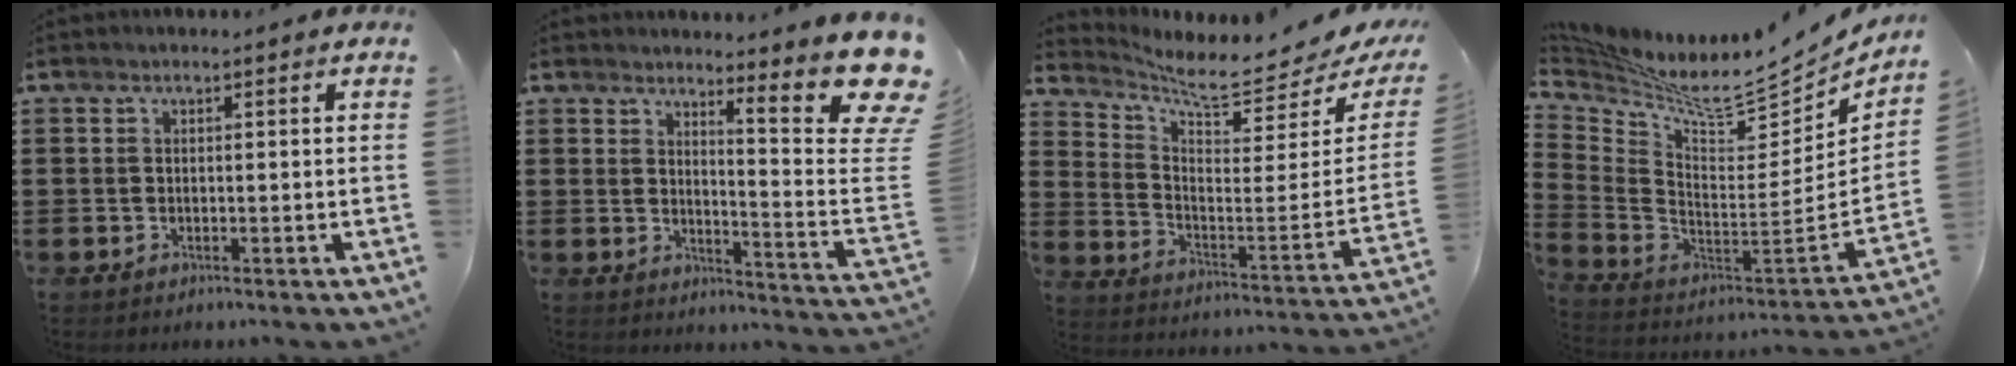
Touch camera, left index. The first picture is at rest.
{"total": 10.2, "force": [7.2, 1.1, 7.1], "torque": [-0.102, -0.069, 0.117]}
{"total": 5.7, "force": [5.2, 0.2, 2.5], "torque": [-0.070, -0.061, 0.080]}
{"total": 7.3, "force": [6.6, 0.5, 3.2], "torque": [-0.090, -0.071, 0.105]}